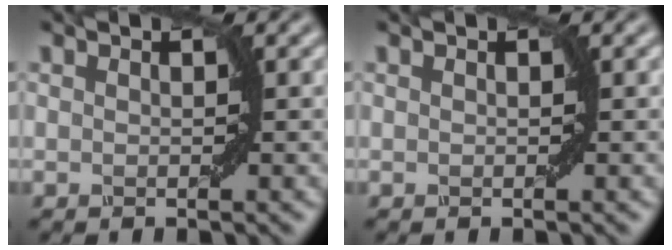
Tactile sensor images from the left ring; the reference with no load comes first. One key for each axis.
{"total": 0.0}